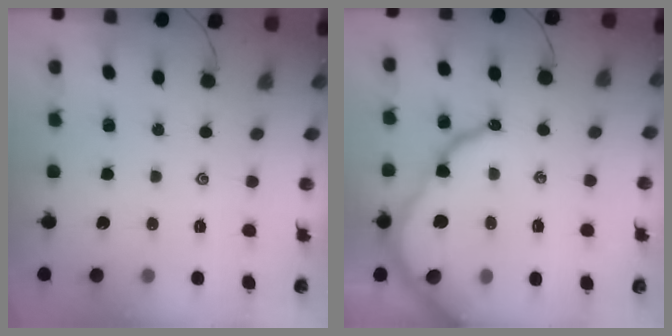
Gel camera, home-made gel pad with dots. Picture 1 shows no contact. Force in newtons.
{"total": 12.2, "press": 12.1, "slide": 1.2}